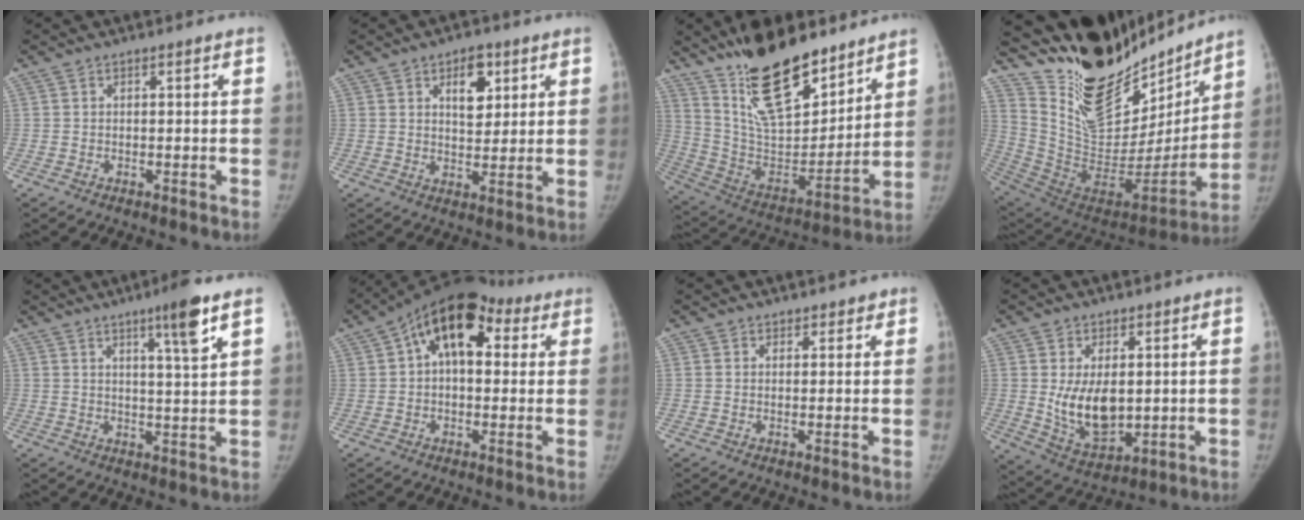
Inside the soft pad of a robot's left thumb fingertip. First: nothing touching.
{"total": 6.7, "force": [3.2, 3.9, 4.5], "torque": [-0.036, -0.017, 0.047]}
{"total": 24.2, "force": [17.3, 9.5, 13.9], "torque": [-0.193, -0.098, 0.305]}
{"total": 31.2, "force": [24.8, 12.6, 14.3], "torque": [-0.211, -0.123, 0.408]}
{"total": 8.0, "force": [4.6, 0.1, 6.5], "torque": [-0.101, -0.026, 0.071]}
{"total": 15.0, "force": [4.8, 8.8, 11.1], "torque": [-0.137, 0.029, 0.063]}
{"total": 1.9, "force": [1.5, 1.1, 0.1], "torque": [0.027, -0.008, 0.013]}
{"total": 10.4, "force": [0.9, 6.6, 8.0], "torque": [-0.106, -0.023, 0.037]}